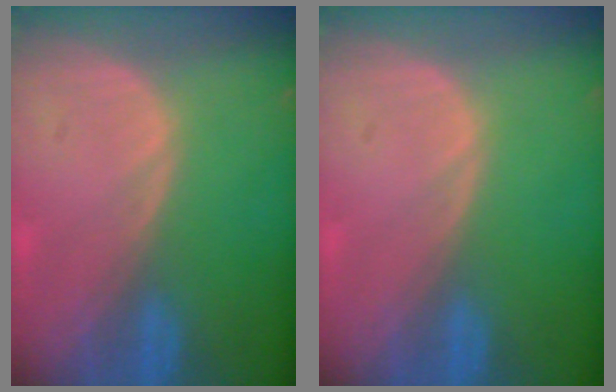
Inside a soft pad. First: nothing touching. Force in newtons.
{"total": 0.0}